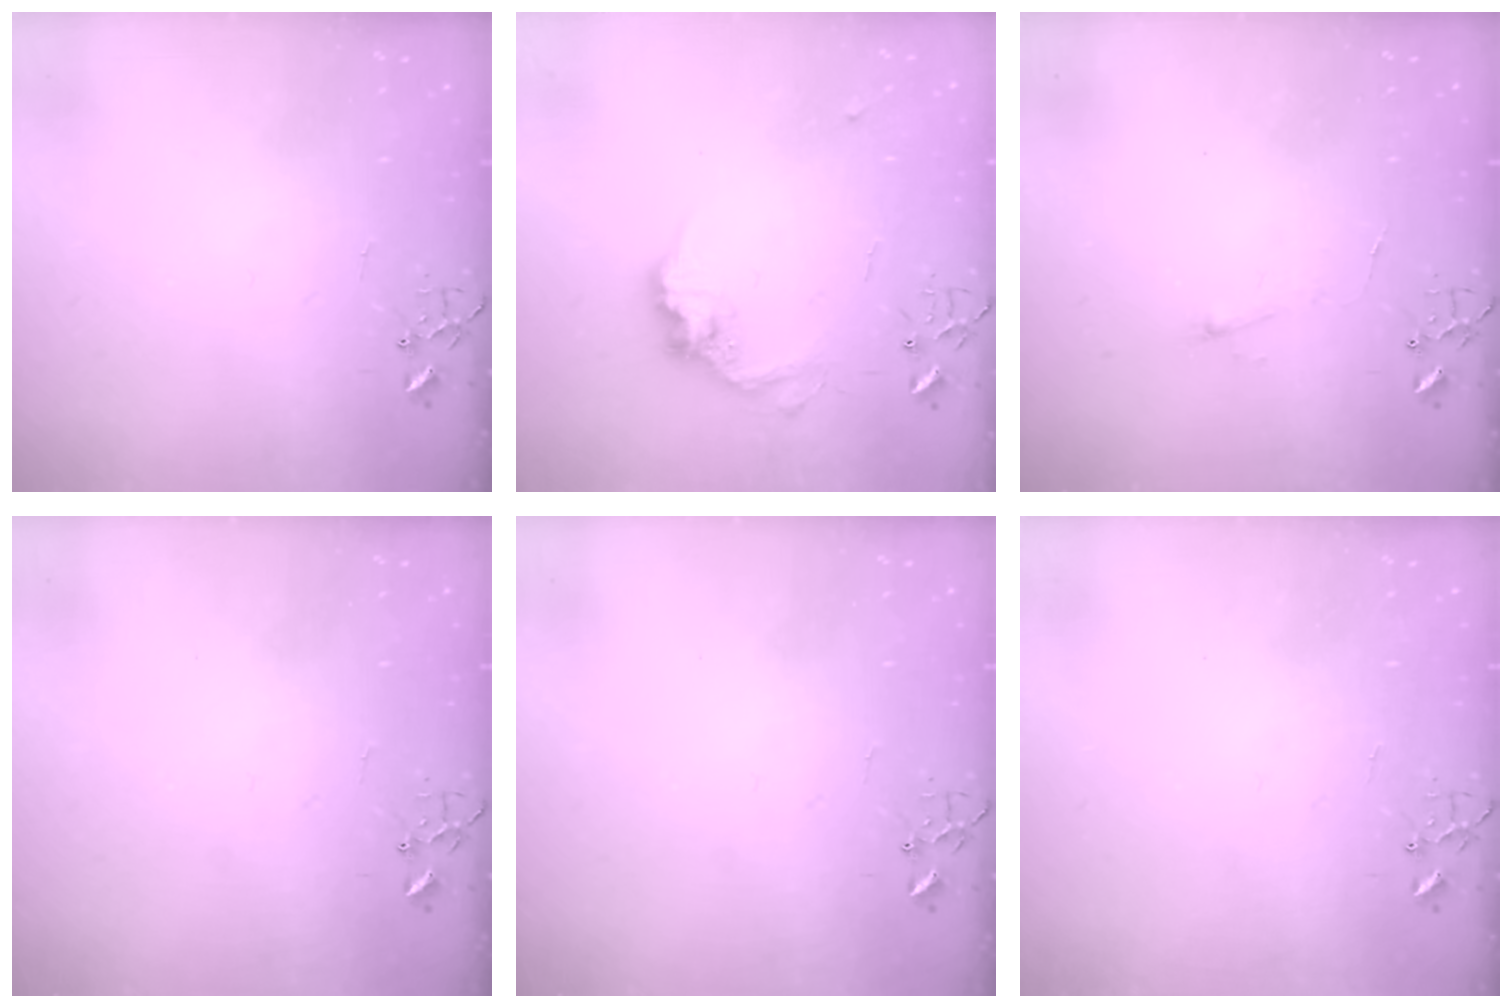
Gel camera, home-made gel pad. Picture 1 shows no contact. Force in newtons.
{"total": 11.8, "press": 11.8, "slide": 0.6}
{"total": 4.1, "press": 4.0, "slide": 0.6}
{"total": 0.0}
{"total": 0.0}
{"total": 0.0}